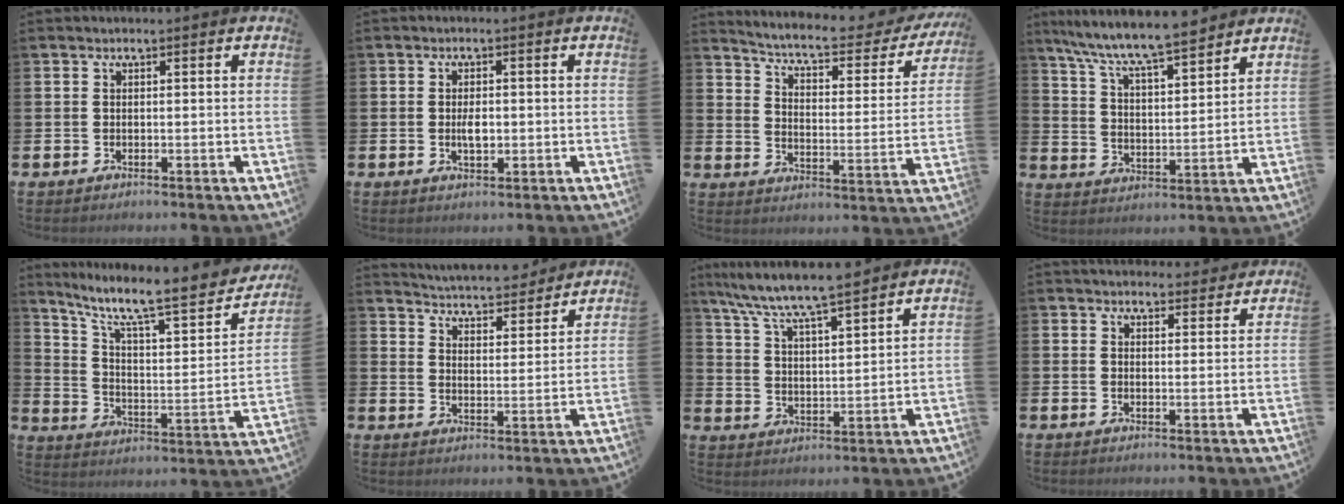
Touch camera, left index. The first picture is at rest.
{"total": 2.4, "force": [-0.1, 1.2, 2.1], "torque": [-0.035, 0.001, -0.004]}
{"total": 6.0, "force": [5.3, 1.0, 2.6], "torque": [-0.068, -0.041, 0.081]}
{"total": 8.8, "force": [8.2, 0.7, 3.0], "torque": [-0.092, -0.053, 0.145]}
{"total": 10.3, "force": [7.8, 2.6, 6.3], "torque": [-0.130, -0.056, 0.119]}
{"total": 4.9, "force": [4.9, 0.5, 0.3], "torque": [-0.023, -0.043, 0.081]}
{"total": 7.9, "force": [7.5, 0.5, 2.7], "torque": [-0.084, -0.046, 0.132]}
{"total": 3.3, "force": [3.2, 0.9, 0.1], "torque": [0.003, -0.017, 0.056]}